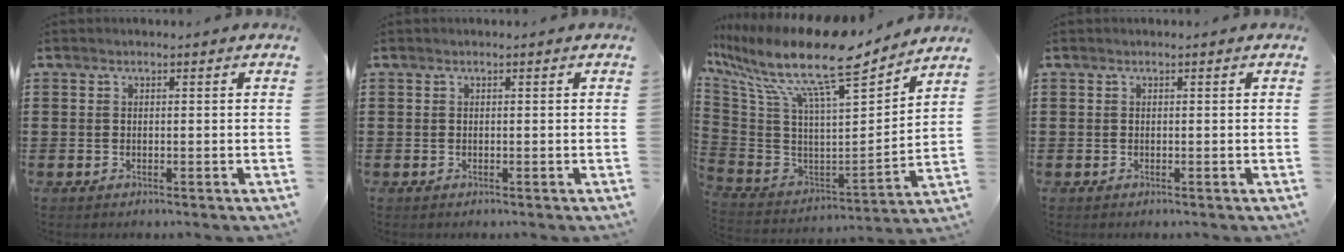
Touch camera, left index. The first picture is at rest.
{"total": 0.0}
{"total": 15.1, "force": [11.1, 3.0, 9.9], "torque": [-0.212, -0.077, 0.179]}
{"total": 0.0}